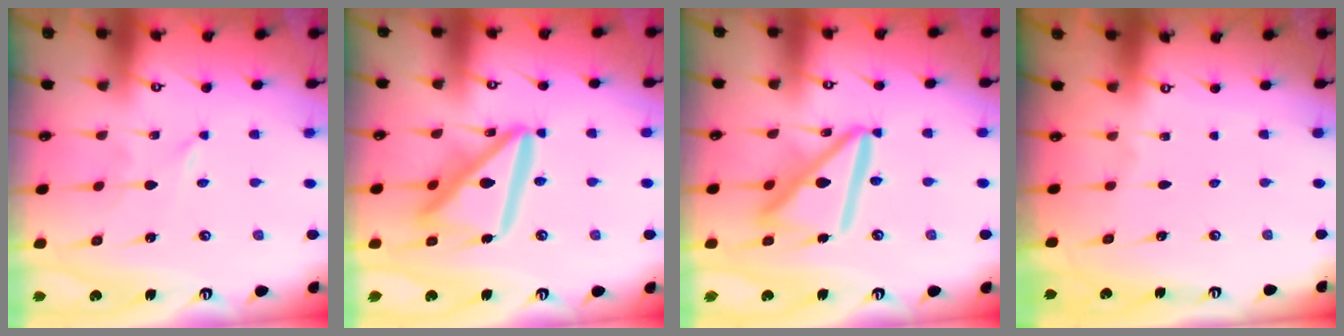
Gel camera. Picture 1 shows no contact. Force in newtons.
{"total": 18.1, "press": 18.0, "slide": 1.8}
{"total": 16.4, "press": 16.3, "slide": 1.7}
{"total": 0.0}